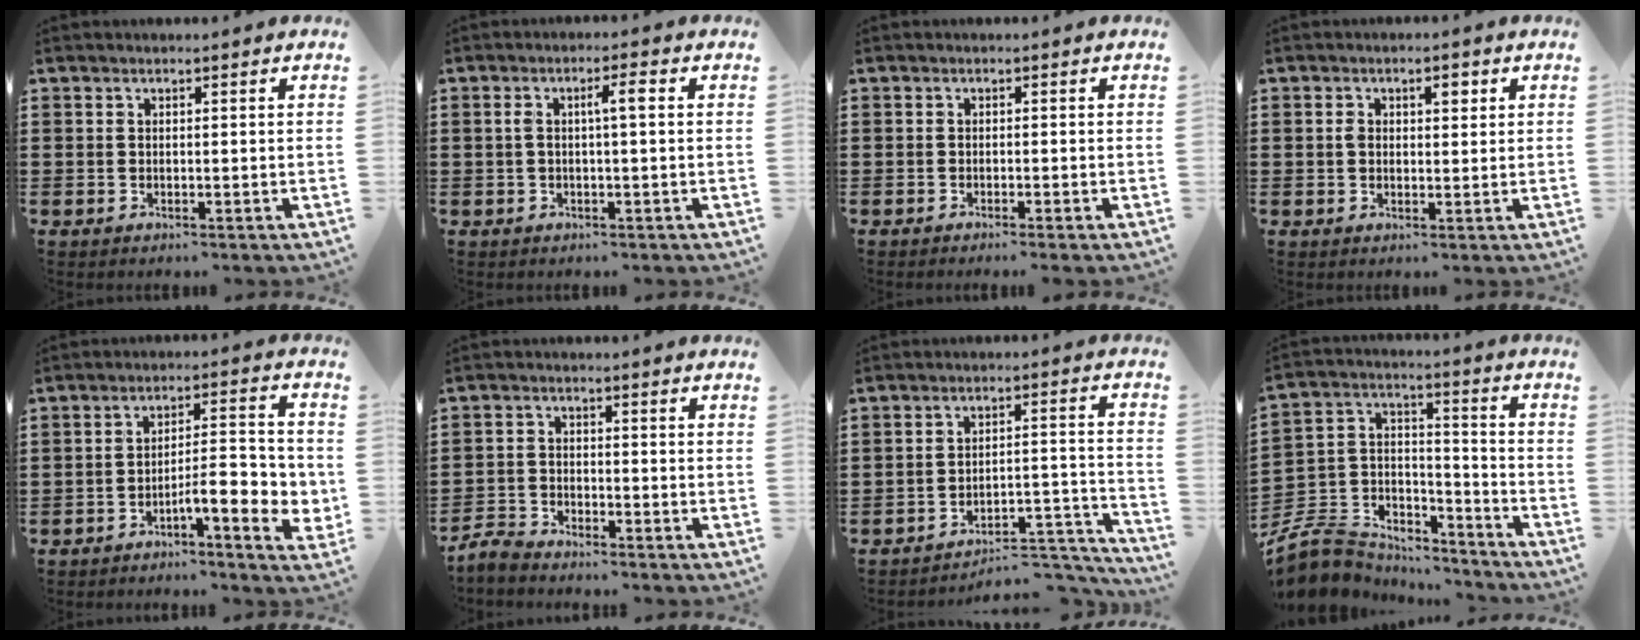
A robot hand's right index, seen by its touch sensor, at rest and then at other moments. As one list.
[{"total": 2.9, "force": [0.1, 0.4, 2.9], "torque": [-0.048, 0.000, -0.003]}, {"total": 0.7, "force": [-0.6, -0.1, 0.3], "torque": [-0.007, -0.001, -0.013]}, {"total": 2.5, "force": [0.5, 1.4, 1.9], "torque": [-0.033, 0.007, 0.005]}, {"total": 7.6, "force": [-3.0, 1.9, 6.7], "torque": [-0.093, -0.012, -0.053]}, {"total": 3.1, "force": [-3.0, 0.6, 0.2], "torque": [-0.023, 0.000, -0.068]}, {"total": 5.4, "force": [-5.1, 0.9, 1.4], "torque": [-0.020, 0.007, -0.102]}, {"total": 6.9, "force": [-5.8, 3.6, 0.7], "torque": [-0.045, 0.001, -0.117]}]